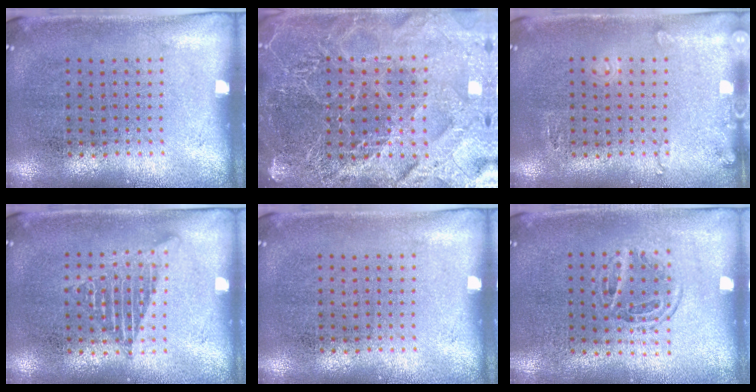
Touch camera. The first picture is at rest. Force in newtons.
{"total": 5.7, "press": 4.9, "slide": 2.8}
{"total": 1.3, "press": 1.3, "slide": 0.2}
{"total": 1.2, "press": 1.2, "slide": 0.1}
{"total": 0.0}
{"total": 1.1, "press": 0.9, "slide": 0.6}